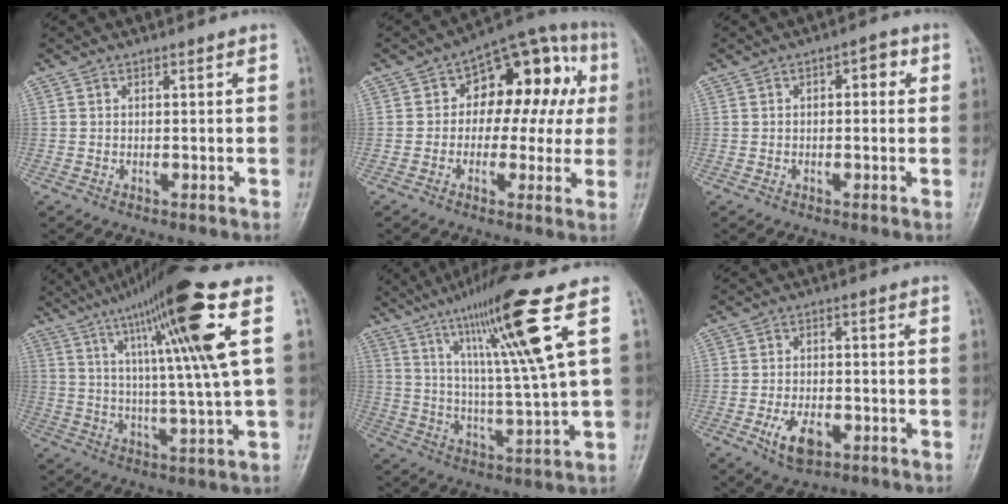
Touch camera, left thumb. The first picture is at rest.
{"total": 16.1, "force": [2.3, 10.3, 12.1], "torque": [-0.092, 0.047, 0.023]}
{"total": 3.4, "force": [0.8, 1.8, 2.8], "torque": [-0.023, 0.009, 0.004]}
{"total": 19.1, "force": [7.6, 0.3, 17.5], "torque": [-0.282, -0.010, 0.118]}
{"total": 17.1, "force": [7.8, 0.1, 15.3], "torque": [-0.262, -0.026, 0.135]}
{"total": 6.3, "force": [-2.7, 3.3, 4.6], "torque": [-0.080, 0.008, -0.042]}